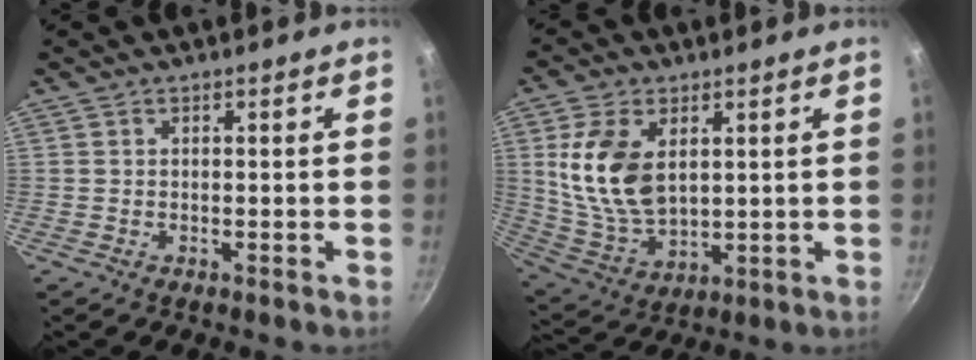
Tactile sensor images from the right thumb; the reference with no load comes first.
{"total": 13.9, "force": [3.3, 8.6, 10.4], "torque": [-0.190, -0.024, 0.078]}